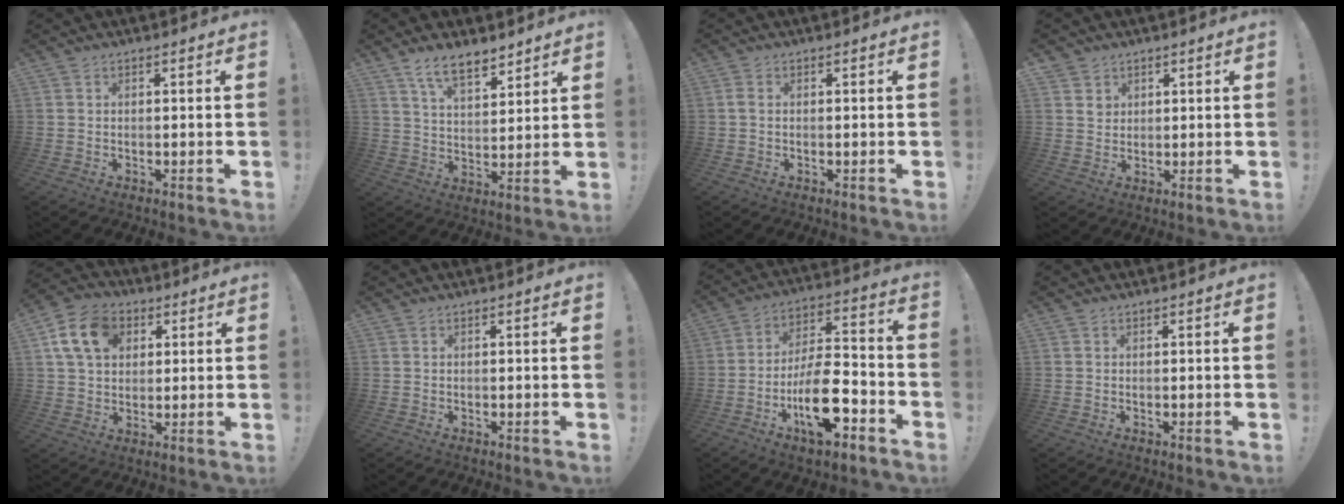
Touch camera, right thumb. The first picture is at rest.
{"total": 9.7, "force": [7.3, 3.6, 5.3], "torque": [-0.090, -0.040, 0.137]}
{"total": 0.9, "force": [0.0, 0.4, 0.8], "torque": [-0.018, 0.005, 0.000]}
{"total": 4.8, "force": [2.8, 4.0, 0.4], "torque": [0.005, -0.027, 0.051]}
{"total": 13.4, "force": [4.9, 10.1, 7.3], "torque": [-0.116, -0.004, 0.100]}
{"total": 0.0}
{"total": 18.8, "force": [-8.3, 8.2, 14.7], "torque": [-0.253, 0.055, -0.128]}
{"total": 0.0}